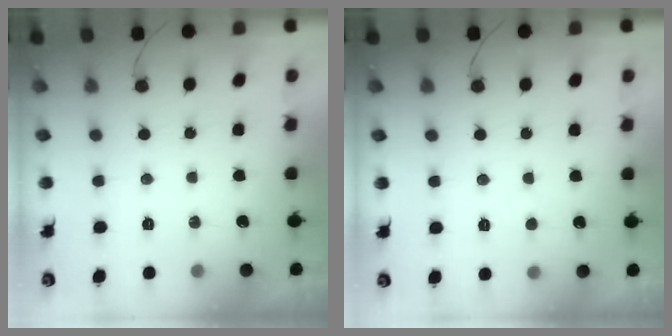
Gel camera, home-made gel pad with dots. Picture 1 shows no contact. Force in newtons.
{"total": 1.8, "press": 1.7, "slide": 0.1}